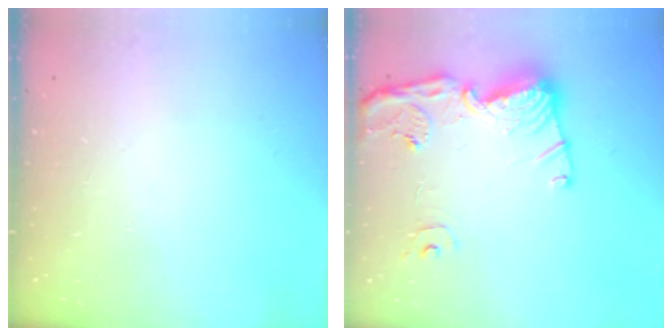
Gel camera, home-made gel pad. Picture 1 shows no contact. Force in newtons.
{"total": 16.3, "press": 16.2, "slide": 1.5}